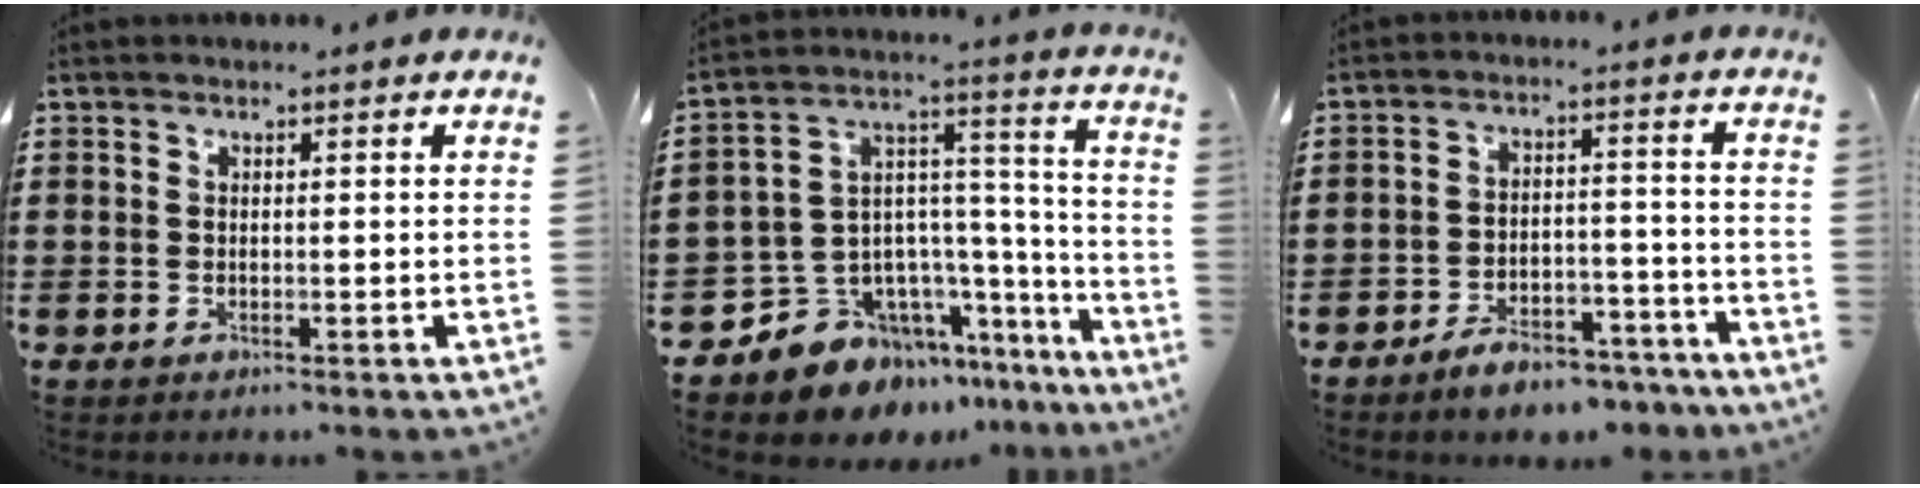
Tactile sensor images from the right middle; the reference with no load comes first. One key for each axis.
{"total": 9.7, "fx": -7.9, "fy": 5.6, "fz": 1.2, "tx": -0.057, "ty": -0.009, "tz": -0.150}
{"total": 6.2, "fx": -5.7, "fy": 1.4, "fz": 2.0, "tx": -0.028, "ty": 0.016, "tz": -0.106}